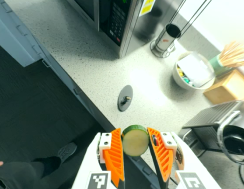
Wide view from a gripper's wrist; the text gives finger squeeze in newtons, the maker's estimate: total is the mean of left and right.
{"total": 10.1, "left": 10.6, "right": 9.6}